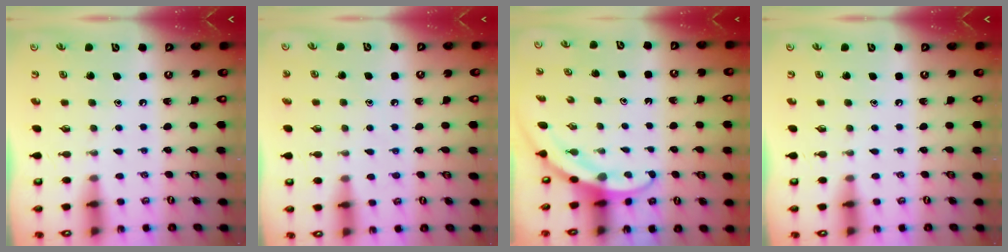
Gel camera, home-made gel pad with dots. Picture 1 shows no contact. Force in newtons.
{"total": 5.4, "press": 5.3, "slide": 0.7}
{"total": 2.9, "press": 2.9, "slide": 0.1}
{"total": 0.0}